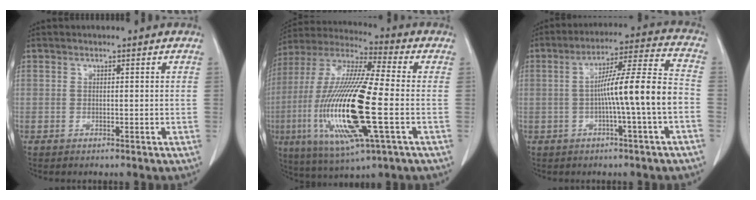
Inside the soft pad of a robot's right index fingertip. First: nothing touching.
{"total": 21.9, "force": [-4.2, 2.6, 21.3], "torque": [-0.460, -0.022, -0.075]}
{"total": 11.7, "force": [-2.3, -0.6, 11.4], "torque": [-0.188, 0.022, -0.039]}